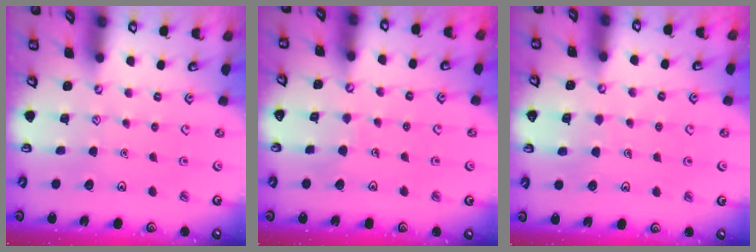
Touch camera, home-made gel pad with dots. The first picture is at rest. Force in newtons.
{"total": 4.4, "press": 4.4, "slide": 0.4}
{"total": 5.1, "press": 5.1, "slide": 0.5}